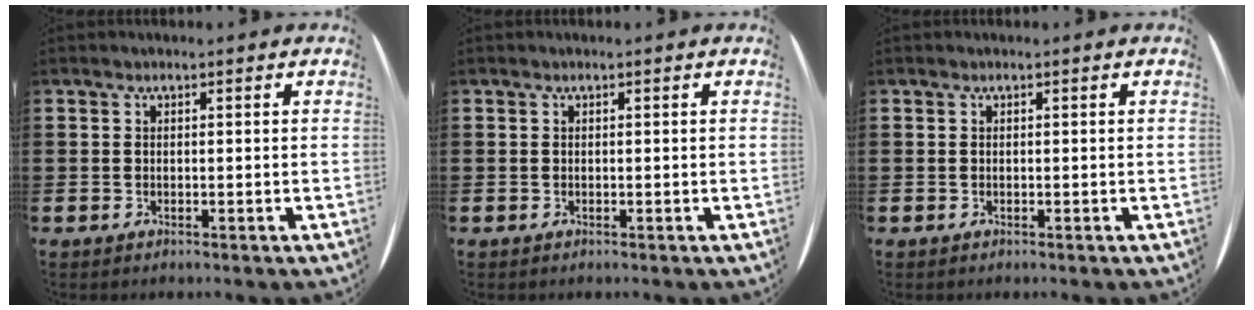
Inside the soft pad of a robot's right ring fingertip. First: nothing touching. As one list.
[{"total": 0.0}, {"total": 0.0}]